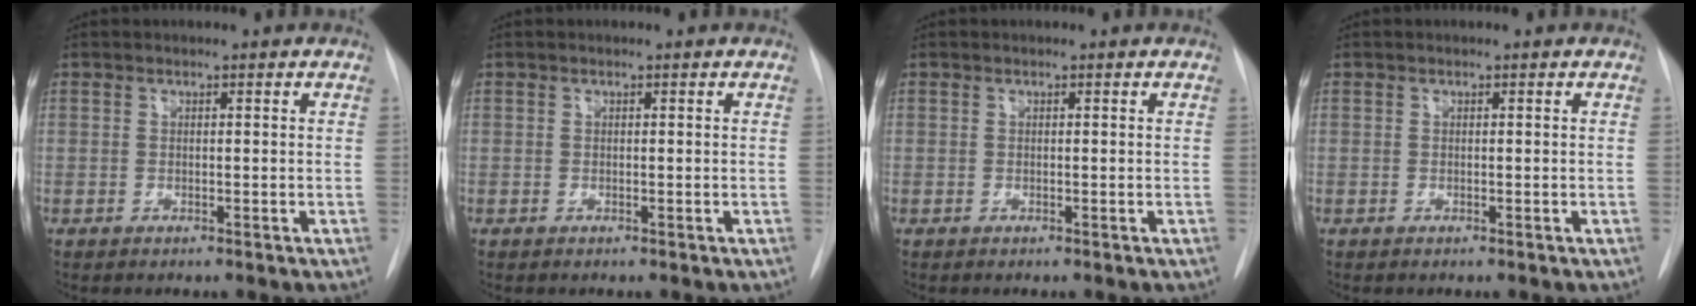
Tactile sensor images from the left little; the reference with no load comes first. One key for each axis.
{"total": 0.0}
{"total": 0.0}
{"total": 0.0}